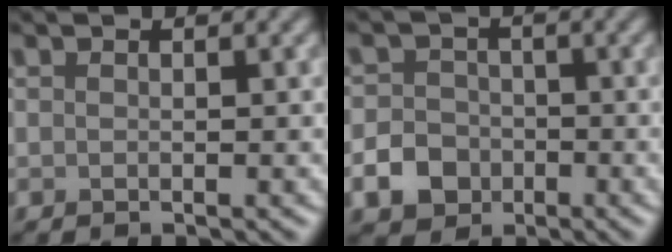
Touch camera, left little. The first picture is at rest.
{"total": 3.7, "force": [-1.5, 3.1, 1.4], "torque": [-0.026, 0.002, -0.035]}